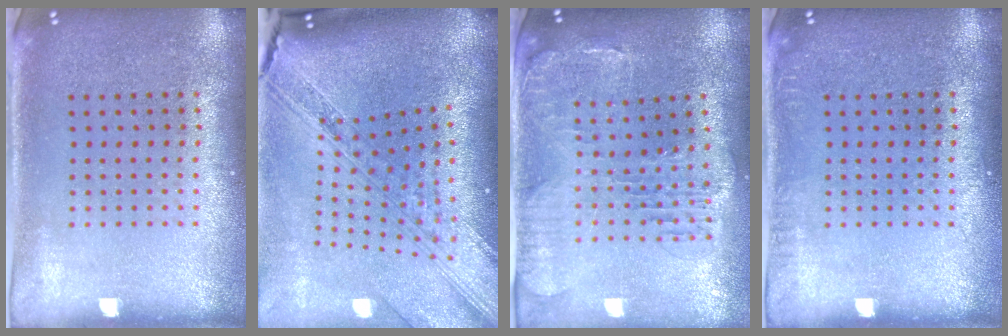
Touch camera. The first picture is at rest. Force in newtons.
{"total": 4.0, "press": 3.0, "slide": 2.8}
{"total": 1.5, "press": 1.4, "slide": 0.4}
{"total": 0.7, "press": 0.7, "slide": 0.1}